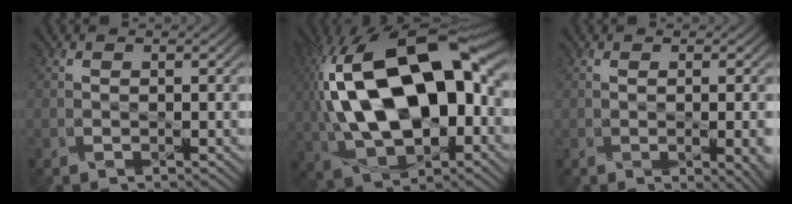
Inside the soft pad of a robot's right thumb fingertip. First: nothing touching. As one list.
[{"total": 19.9, "force": [2.1, 11.0, 16.5], "torque": [-0.338, 0.011, 0.032]}, {"total": 4.9, "force": [-1.0, 1.9, 4.4], "torque": [-0.045, -0.013, 0.006]}]